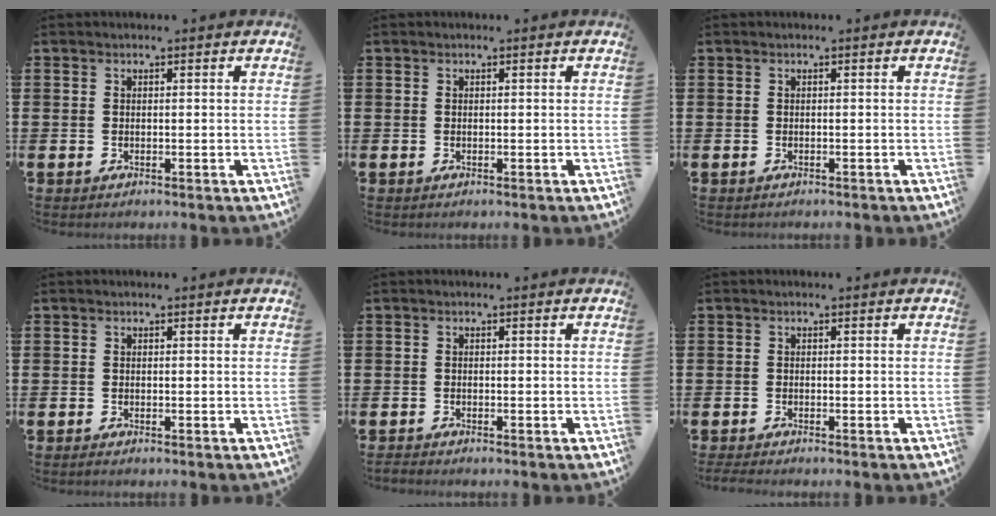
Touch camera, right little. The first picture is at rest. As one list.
[{"total": 0.0}, {"total": 0.0}, {"total": 0.0}, {"total": 0.6, "force": [-0.5, 0.0, 0.2], "torque": [-0.004, -0.001, -0.011]}, {"total": 0.7, "force": [-0.6, 0.0, 0.4], "torque": [-0.006, -0.001, -0.011]}]